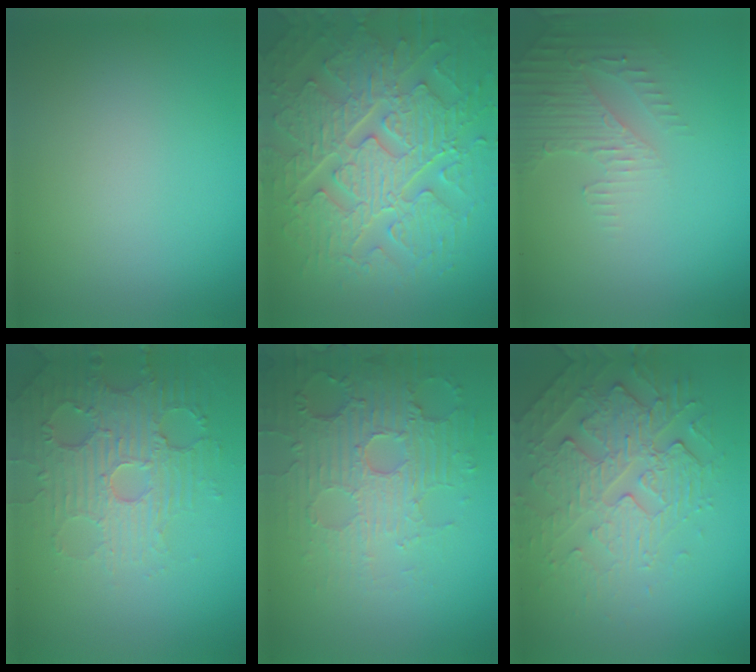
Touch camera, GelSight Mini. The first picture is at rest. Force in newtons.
{"total": 9.2, "press": 6.8, "slide": 6.2}
{"total": 3.0, "press": 2.9, "slide": 0.8}
{"total": 4.9, "press": 4.4, "slide": 2.3}
{"total": 4.5, "press": 4.4, "slide": 0.6}
{"total": 4.3, "press": 4.0, "slide": 1.7}